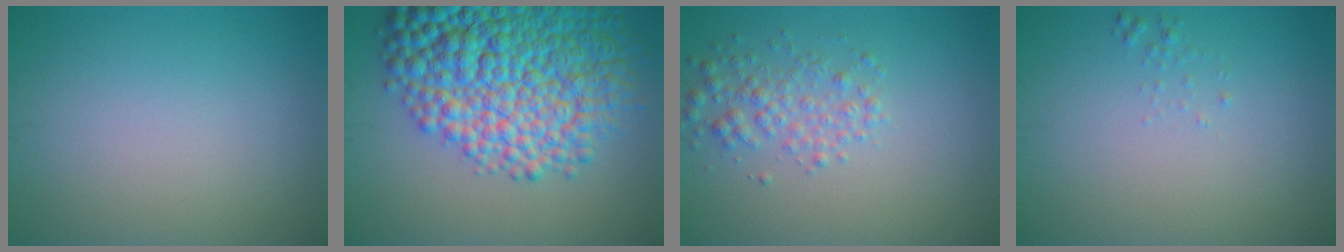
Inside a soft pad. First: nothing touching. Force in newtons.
{"total": 13.0, "press": 13.0, "slide": 0.4}
{"total": 2.6, "press": 2.6, "slide": 0.0}
{"total": 0.5, "press": 0.5, "slide": 0.0}